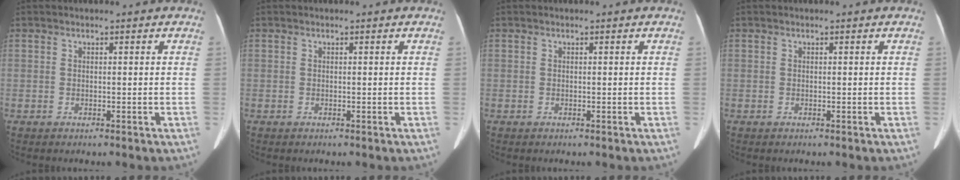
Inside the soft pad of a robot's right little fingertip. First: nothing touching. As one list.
[{"total": 0.0}, {"total": 0.0}, {"total": 0.0}]